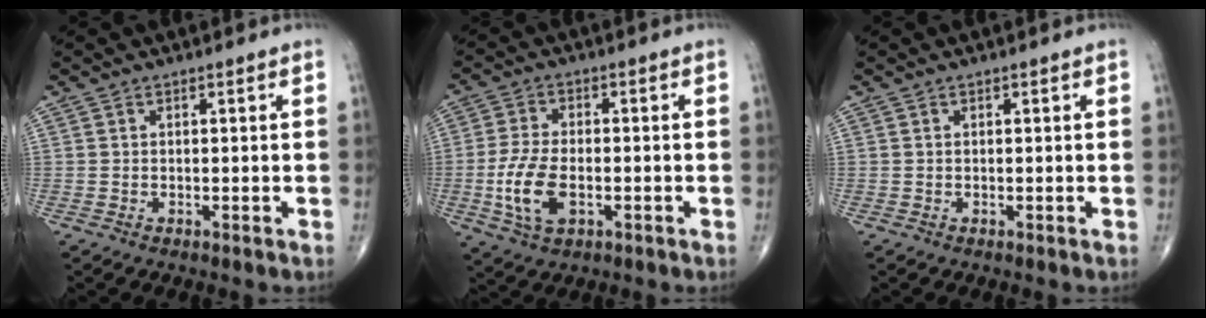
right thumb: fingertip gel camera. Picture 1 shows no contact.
{"total": 9.2, "force": [-2.2, 4.9, 7.5], "torque": [-0.156, 0.003, -0.040]}
{"total": 0.0}